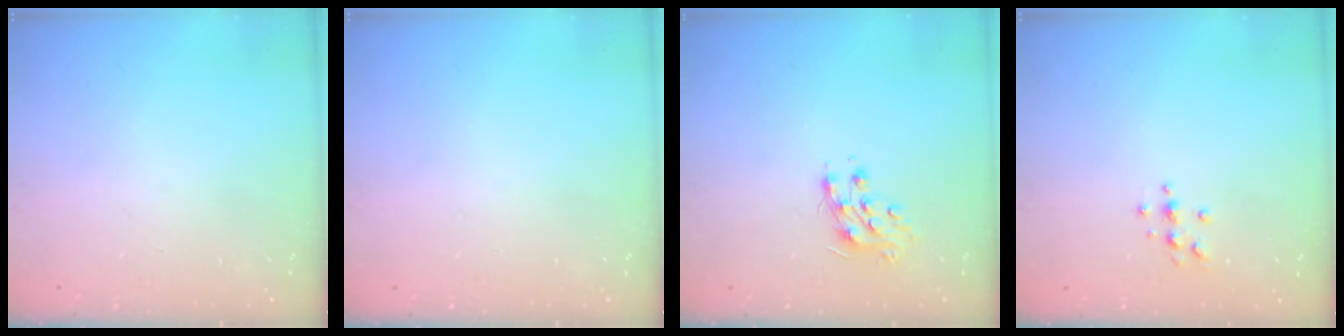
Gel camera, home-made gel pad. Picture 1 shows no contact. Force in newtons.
{"total": 0.0}
{"total": 8.4, "press": 8.4, "slide": 0.2}
{"total": 3.3, "press": 3.3, "slide": 0.4}